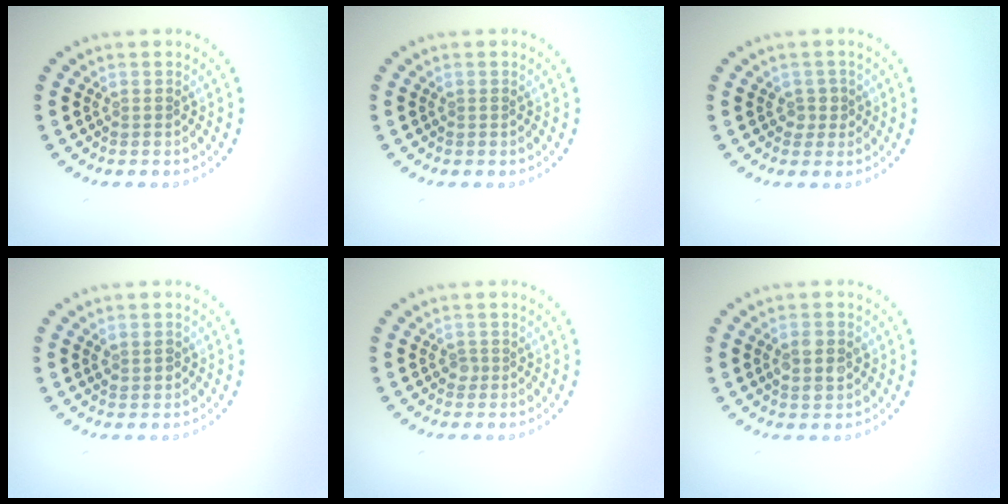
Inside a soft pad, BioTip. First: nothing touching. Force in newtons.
{"total": 0.0}
{"total": 1.3, "press": 1.0, "slide": 0.8}
{"total": 1.4, "press": 1.3, "slide": 0.4}
{"total": 0.8, "press": 0.5, "slide": 0.6}
{"total": 2.7, "press": 2.7, "slide": 0.2}